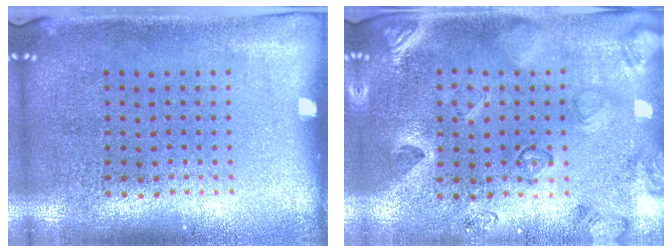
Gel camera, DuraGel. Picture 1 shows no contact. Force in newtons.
{"total": 2.3, "press": 2.0, "slide": 1.1}